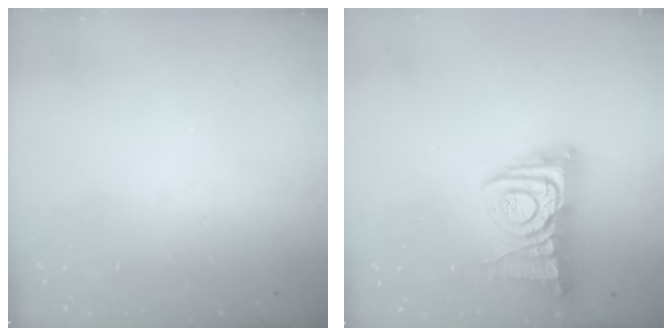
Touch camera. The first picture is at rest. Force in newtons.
{"total": 10.3, "press": 10.2, "slide": 1.1}